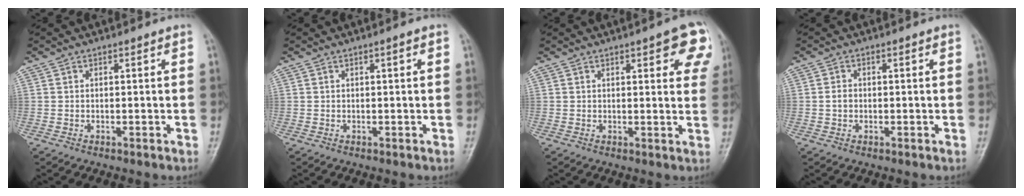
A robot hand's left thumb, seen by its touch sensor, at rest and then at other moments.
{"total": 0.9, "force": [0.3, 0.1, 0.9], "torque": [-0.016, 0.002, 0.002]}
{"total": 8.9, "force": [4.1, 3.0, 7.3], "torque": [-0.054, -0.011, 0.041]}
{"total": 1.5, "force": [-0.2, 1.2, 0.9], "torque": [-0.013, 0.004, -0.006]}